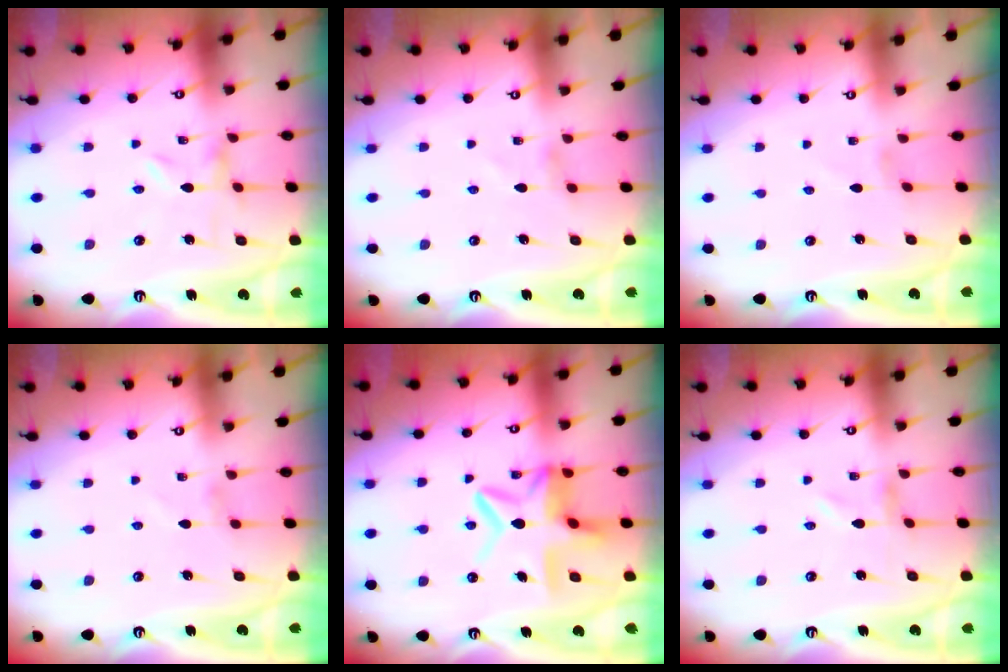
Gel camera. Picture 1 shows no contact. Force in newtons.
{"total": 2.5, "press": 2.5, "slide": 0.4}
{"total": 0.0}
{"total": 0.0}
{"total": 12.4, "press": 12.3, "slide": 1.5}
{"total": 0.0}